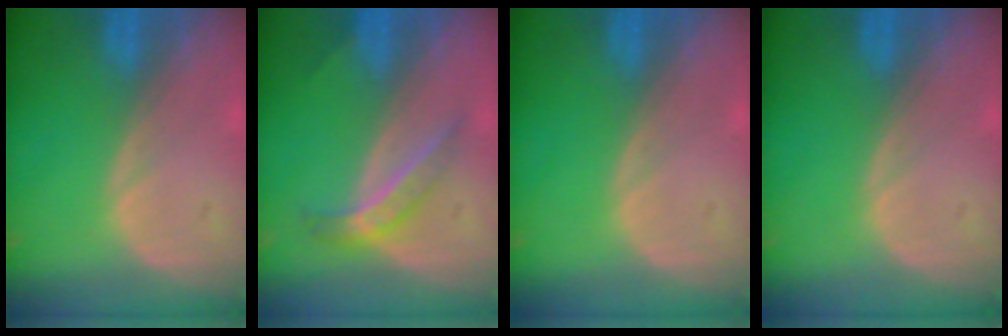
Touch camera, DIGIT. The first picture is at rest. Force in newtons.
{"total": 4.3, "press": 4.0, "slide": 1.6}
{"total": 0.0}
{"total": 0.0}